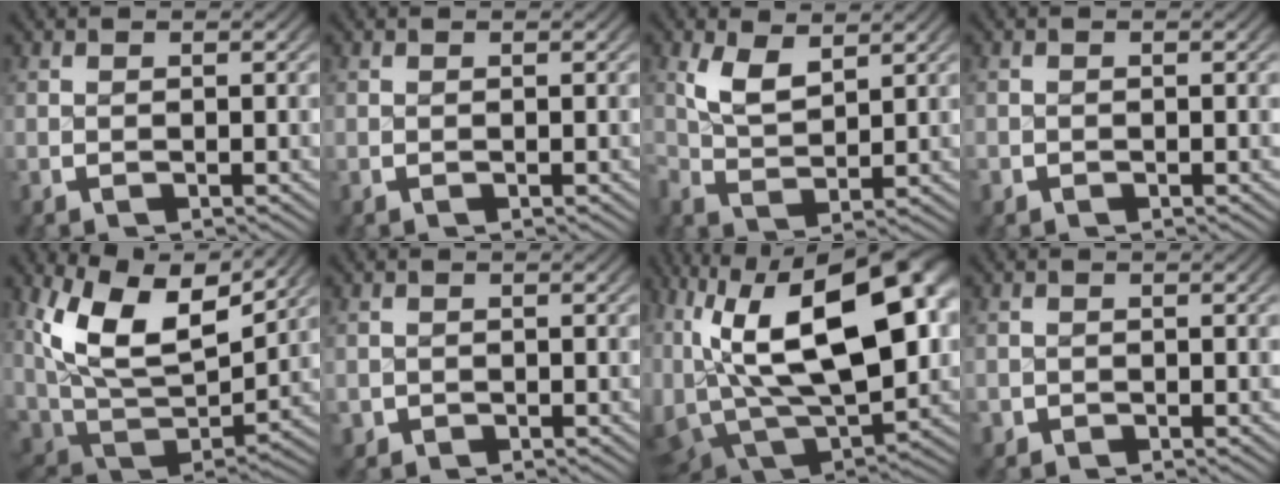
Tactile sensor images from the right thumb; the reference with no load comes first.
{"total": 0.0}
{"total": 3.4, "force": [1.9, 1.6, 2.3], "torque": [-0.050, -0.004, 0.043]}
{"total": 0.7, "force": [-0.3, 0.5, -0.5], "torque": [0.010, -0.005, -0.004]}
{"total": 10.5, "force": [3.2, 5.8, 8.1], "torque": [-0.170, -0.018, 0.058]}
{"total": 1.3, "force": [-0.5, 1.1, -0.5], "torque": [0.006, -0.012, -0.001]}
{"total": 19.9, "force": [1.6, 12.5, 15.4], "torque": [-0.290, -0.043, 0.038]}
{"total": 1.1, "force": [-0.5, 0.7, -0.7], "torque": [0.012, -0.008, -0.005]}